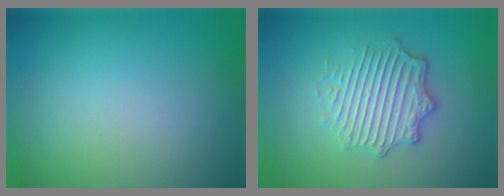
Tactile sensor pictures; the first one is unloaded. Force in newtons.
{"total": 4.5, "press": 3.5, "slide": 2.9}